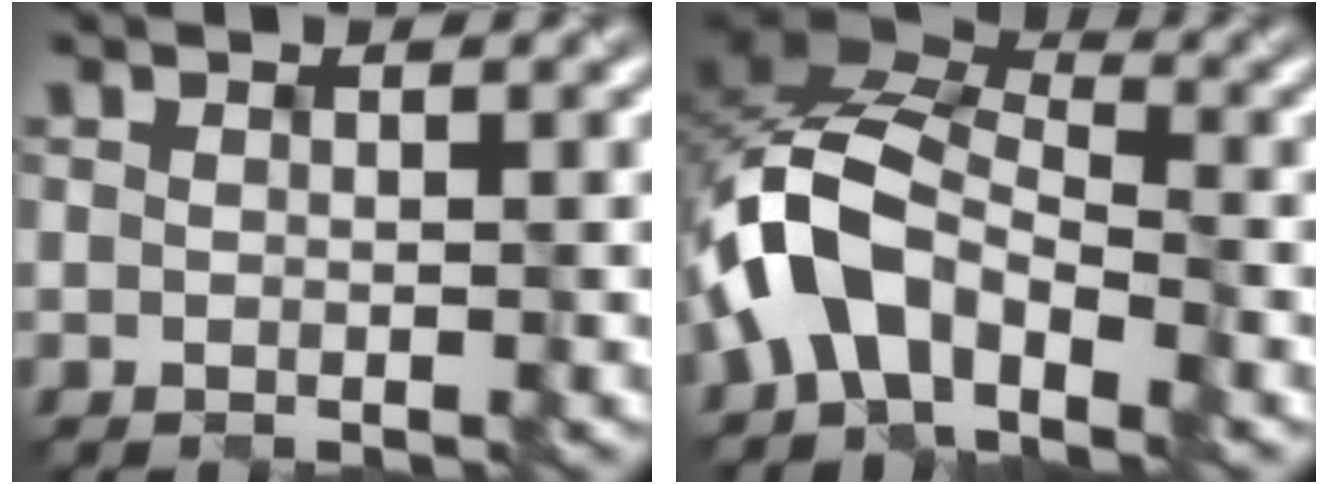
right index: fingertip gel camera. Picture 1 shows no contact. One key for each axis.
{"total": 9.0, "fx": -4.3, "fy": 5.1, "fz": 6.0, "tx": -0.111, "ty": 0.016, "tz": -0.097}